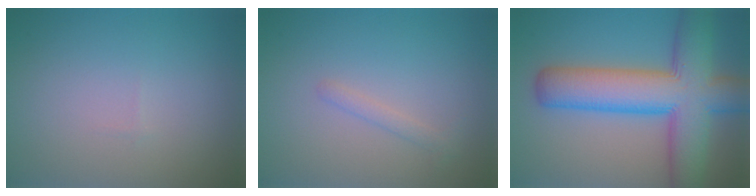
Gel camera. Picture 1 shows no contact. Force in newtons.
{"total": 1.1, "press": 1.1, "slide": 0.0}
{"total": 11.1, "press": 11.1, "slide": 0.4}